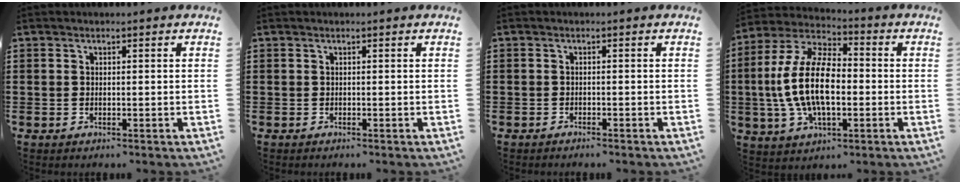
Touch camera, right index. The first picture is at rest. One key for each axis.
{"total": 0.0}
{"total": 0.9, "fx": -0.9, "fy": 0.0, "fz": 0.0, "tx": -0.002, "ty": -0.002, "tz": -0.019}
{"total": 13.8, "fx": -1.4, "fy": 6.8, "fz": 11.9, "tx": -0.277, "ty": -0.005, "tz": -0.033}